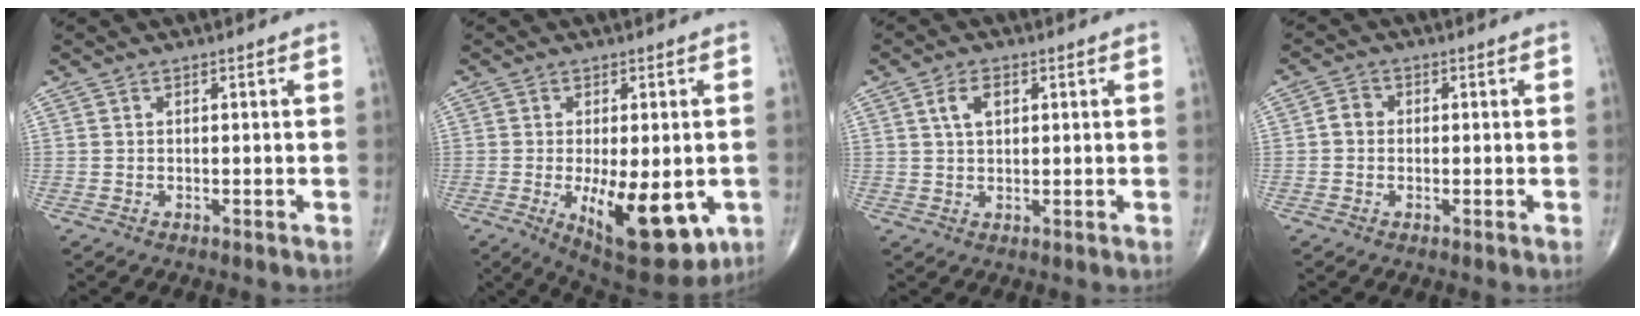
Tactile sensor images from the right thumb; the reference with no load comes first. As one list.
[{"total": 15.8, "force": [-4.2, 6.6, 13.8], "torque": [-0.183, -0.021, -0.041]}, {"total": 4.1, "force": [1.4, 2.3, 3.0], "torque": [-0.052, 0.003, 0.027]}, {"total": 2.5, "force": [-0.1, 2.1, 1.2], "torque": [-0.012, 0.008, -0.008]}]